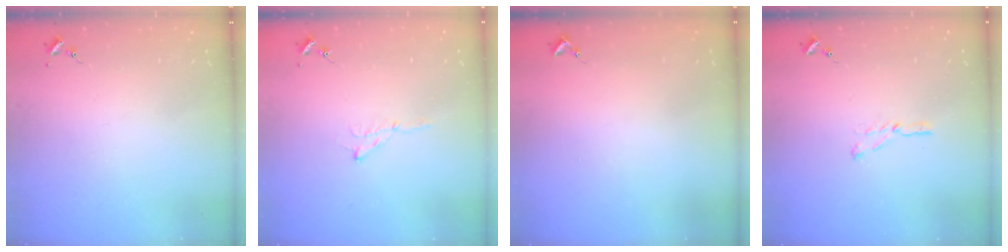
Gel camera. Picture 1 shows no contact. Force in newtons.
{"total": 4.9, "press": 4.9, "slide": 0.5}
{"total": 0.9, "press": 0.9, "slide": 0.0}
{"total": 3.6, "press": 3.6, "slide": 0.3}